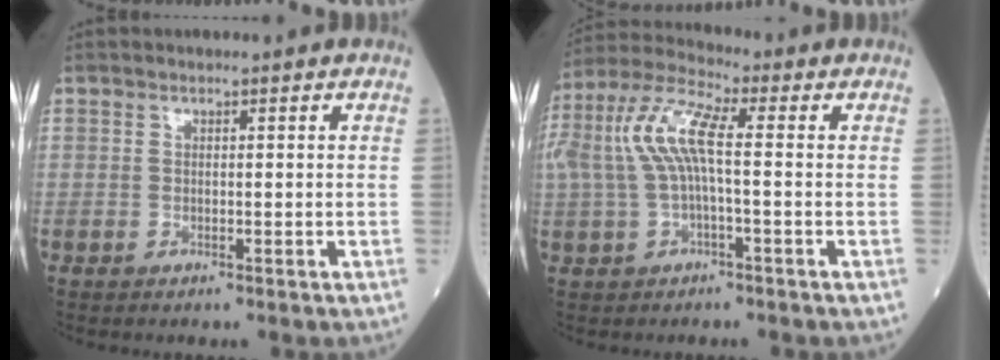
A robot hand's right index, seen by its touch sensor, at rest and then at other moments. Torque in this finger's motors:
{"motor_torque": [1.58, 0.18, 0.65, 0.21]}